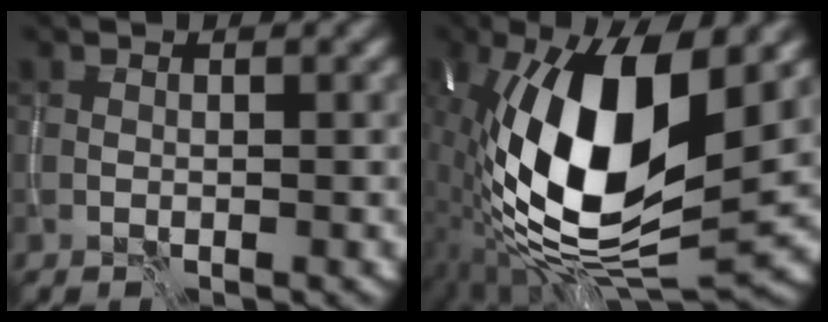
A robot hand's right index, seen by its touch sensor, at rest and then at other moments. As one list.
[{"total": 16.0, "force": [-0.1, 6.5, 14.6], "torque": [-0.257, 0.010, -0.013]}]